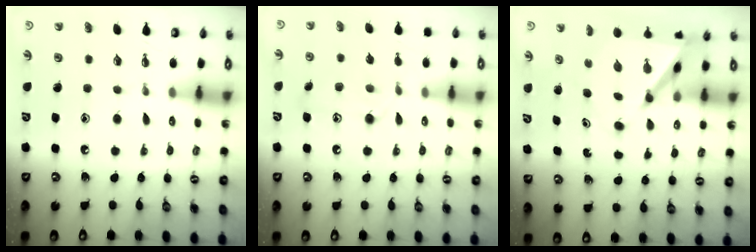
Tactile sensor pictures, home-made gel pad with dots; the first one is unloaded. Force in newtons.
{"total": 11.7, "press": 11.7, "slide": 0.6}
{"total": 7.0, "press": 7.0, "slide": 0.5}